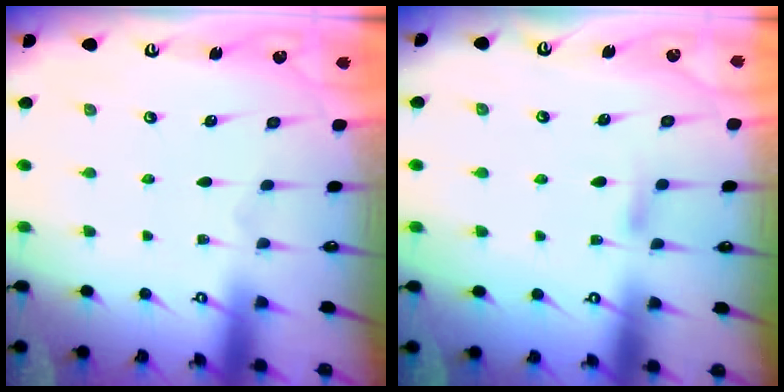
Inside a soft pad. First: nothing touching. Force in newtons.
{"total": 4.5, "press": 4.5, "slide": 0.5}